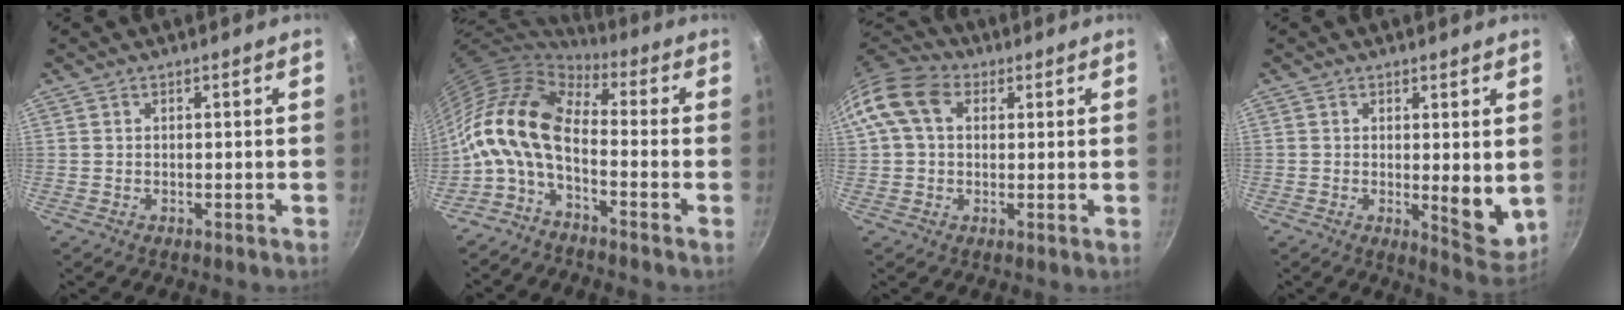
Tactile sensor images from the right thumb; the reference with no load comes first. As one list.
[{"total": 13.6, "force": [-2.1, 7.1, 11.4], "torque": [-0.220, 0.026, -0.057]}, {"total": 11.1, "force": [2.9, 7.9, 7.3], "torque": [-0.123, 0.022, 0.035]}, {"total": 7.0, "force": [0.2, 2.4, 6.6], "torque": [-0.081, -0.027, 0.005]}]